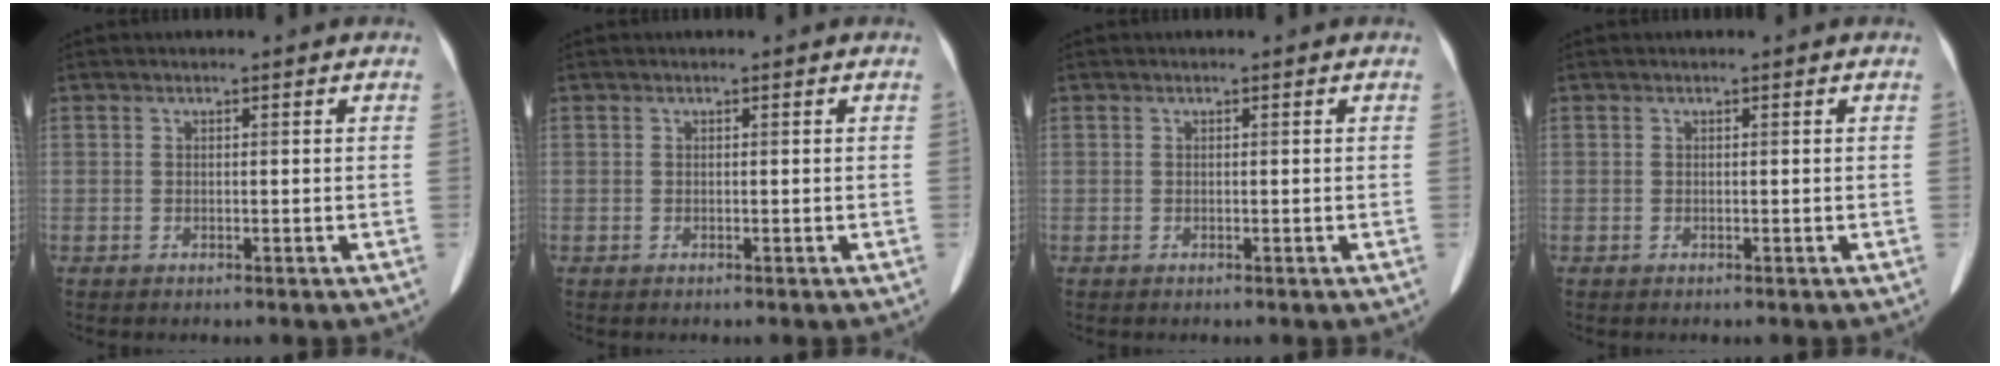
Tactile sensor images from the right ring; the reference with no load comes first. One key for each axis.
{"total": 0.0}
{"total": 0.0}
{"total": 0.0}